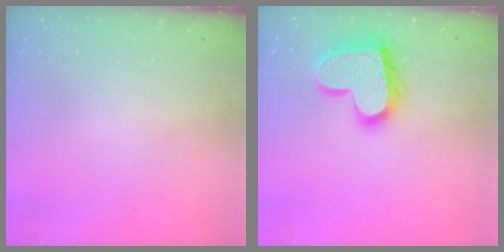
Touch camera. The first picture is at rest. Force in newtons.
{"total": 19.0, "press": 18.9, "slide": 1.6}